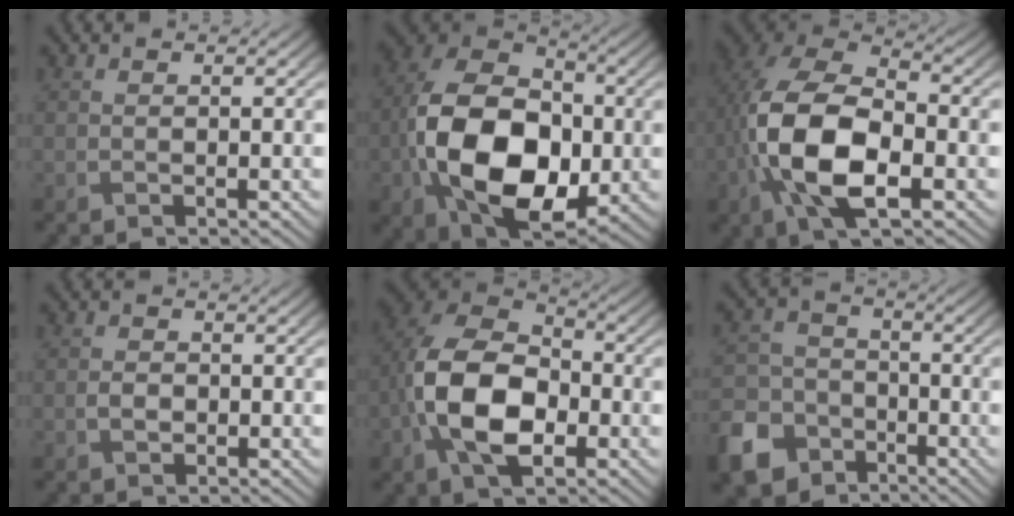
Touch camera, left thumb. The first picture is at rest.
{"total": 17.0, "force": [-3.6, 11.3, 12.2], "torque": [-0.248, -0.022, -0.066]}
{"total": 13.4, "force": [-3.3, 7.1, 10.8], "torque": [-0.237, -0.005, -0.075]}
{"total": 1.5, "force": [-0.4, 1.1, 0.9], "torque": [-0.021, 0.001, -0.010]}
{"total": 13.1, "force": [-3.3, 8.2, 9.7], "torque": [-0.217, -0.007, -0.075]}
{"total": 11.0, "force": [-6.4, 8.0, 4.2], "torque": [-0.124, -0.045, -0.125]}